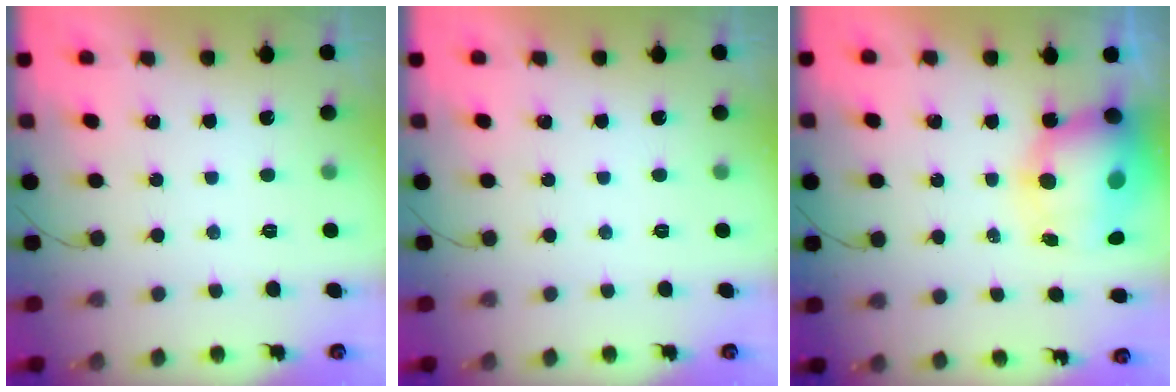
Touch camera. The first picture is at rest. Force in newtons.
{"total": 0.0}
{"total": 12.0, "press": 11.6, "slide": 3.0}